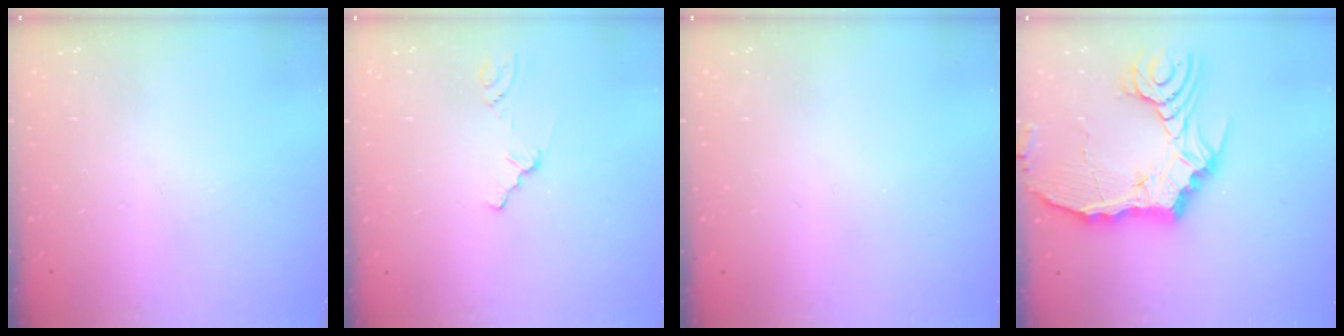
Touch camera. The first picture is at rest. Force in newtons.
{"total": 0.9, "press": 0.8, "slide": 0.2}
{"total": 0.0}
{"total": 18.5, "press": 18.3, "slide": 2.5}